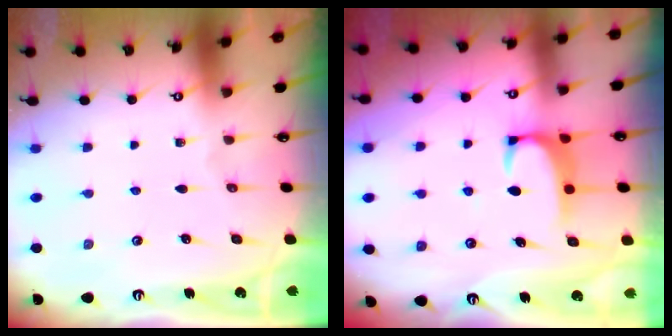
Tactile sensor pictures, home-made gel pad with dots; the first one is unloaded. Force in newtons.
{"total": 1.8, "press": 1.7, "slide": 0.4}